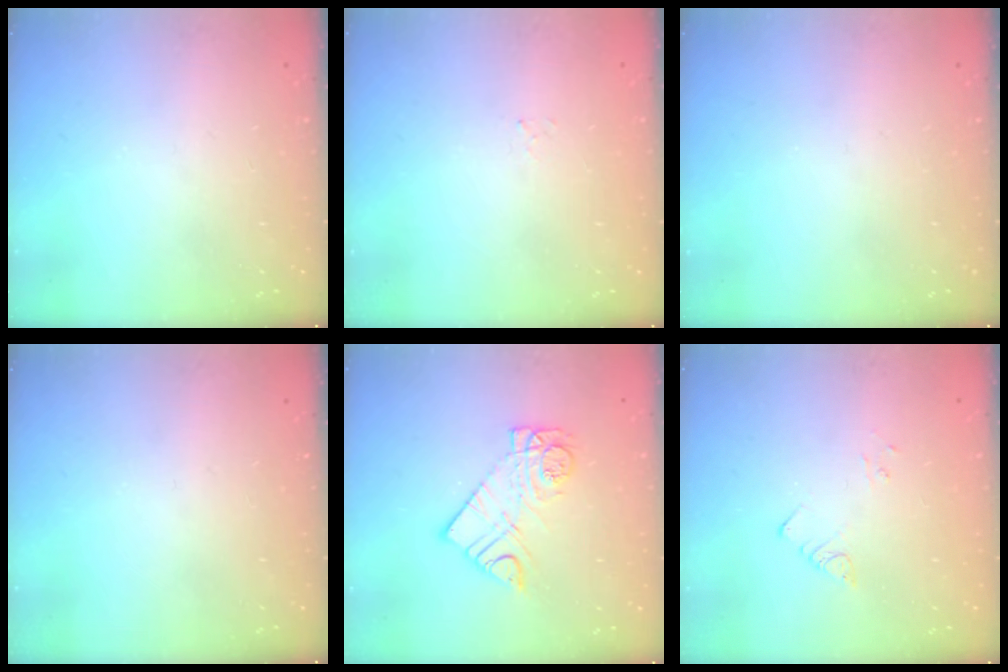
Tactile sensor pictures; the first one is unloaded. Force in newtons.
{"total": 1.5, "press": 1.5, "slide": 0.2}
{"total": 0.0}
{"total": 0.0}
{"total": 10.5, "press": 10.4, "slide": 0.9}
{"total": 5.3, "press": 5.2, "slide": 0.6}